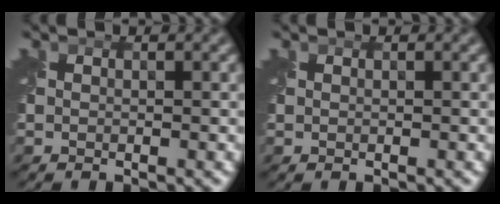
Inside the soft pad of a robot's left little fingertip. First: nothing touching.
{"total": 0.0}